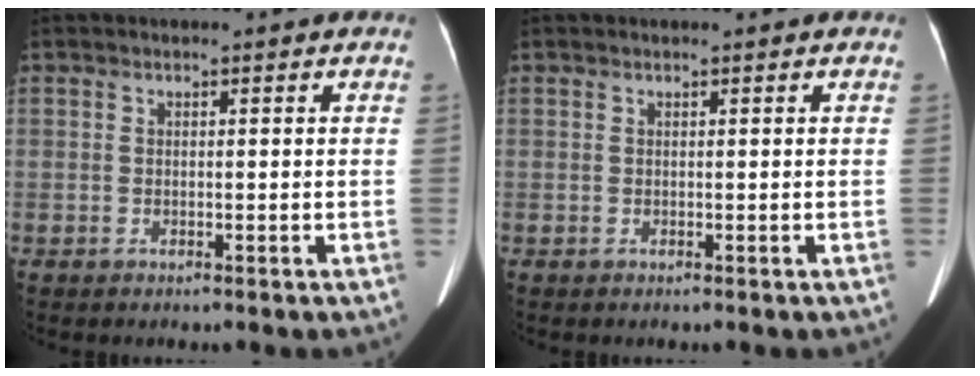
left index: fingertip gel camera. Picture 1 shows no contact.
{"total": 0.7, "force": [-0.7, -0.1, 0.0], "torque": [0.000, 0.004, -0.010]}